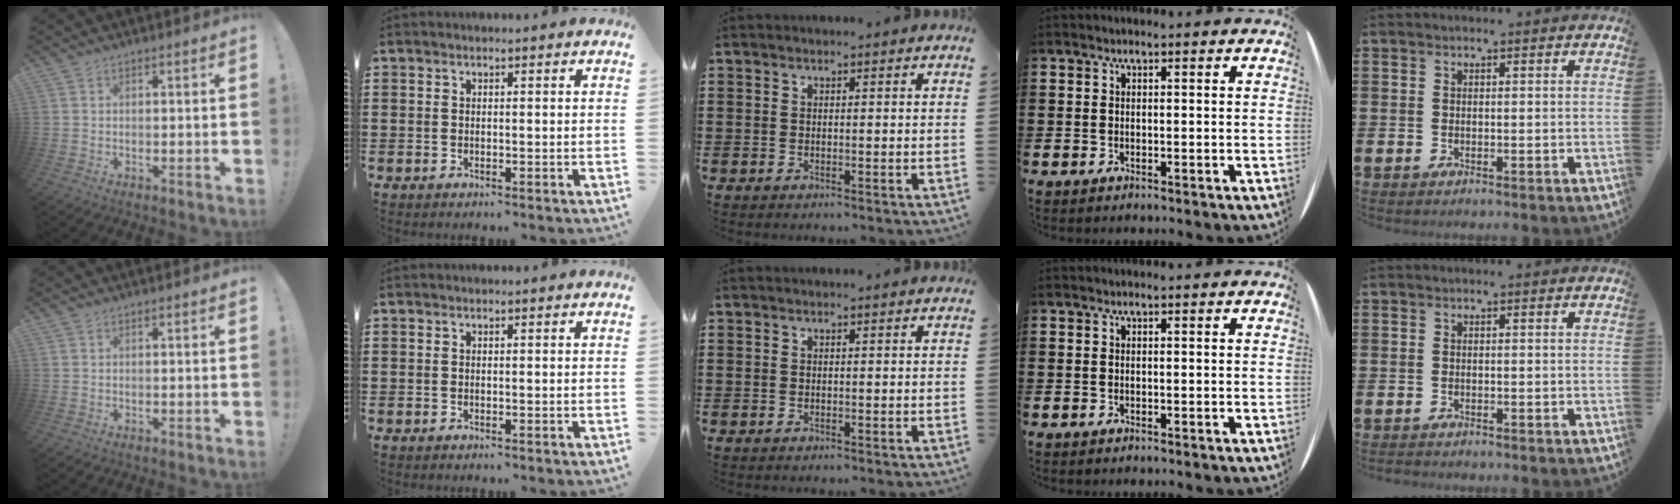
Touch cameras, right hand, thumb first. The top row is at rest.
{}